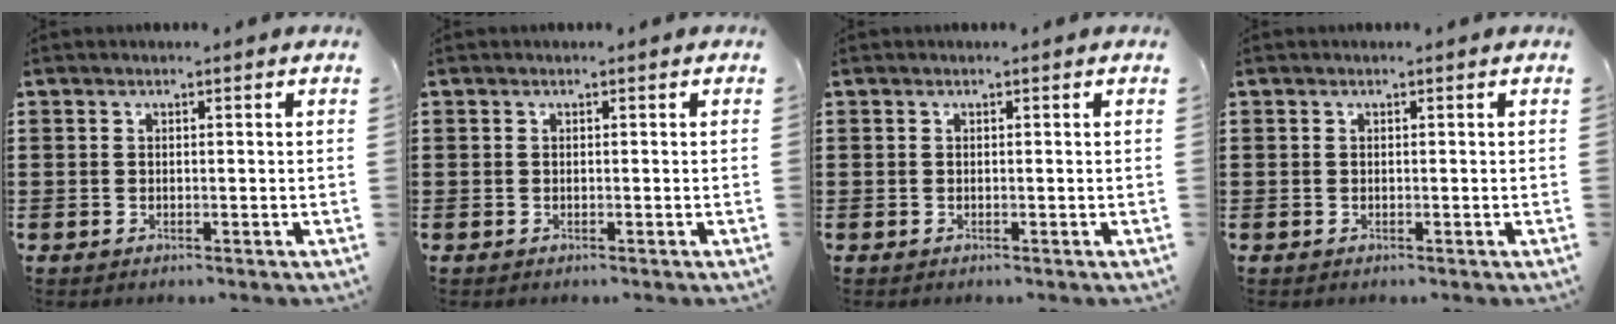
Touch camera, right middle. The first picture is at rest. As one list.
[{"total": 0.0}, {"total": 0.0}, {"total": 0.0}]